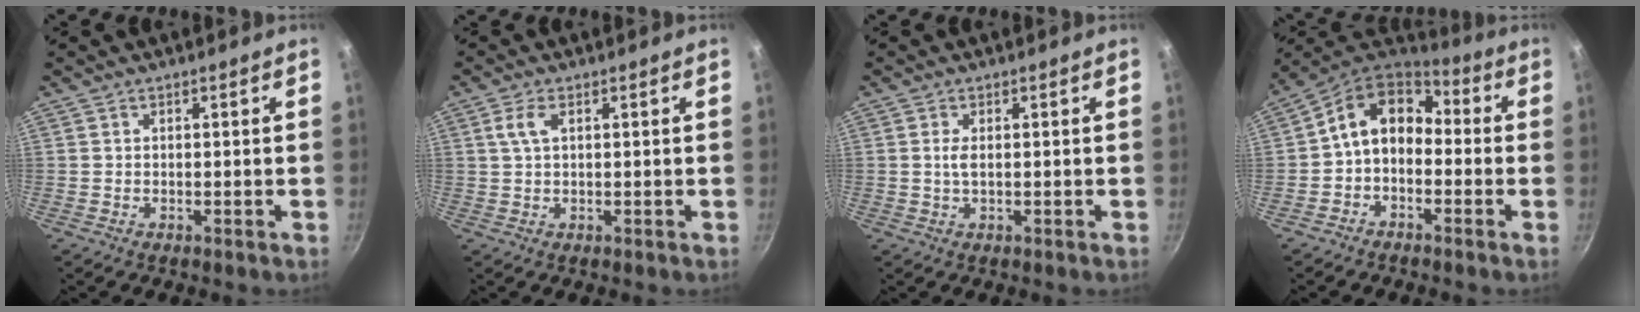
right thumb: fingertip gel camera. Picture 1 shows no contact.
{"total": 3.1, "force": [1.1, 1.3, 2.6], "torque": [-0.064, 0.008, 0.024]}
{"total": 1.8, "force": [0.2, 0.7, 1.6], "torque": [-0.040, 0.000, 0.007]}
{"total": 11.4, "force": [-1.2, 8.3, 7.7], "torque": [-0.099, 0.053, -0.039]}